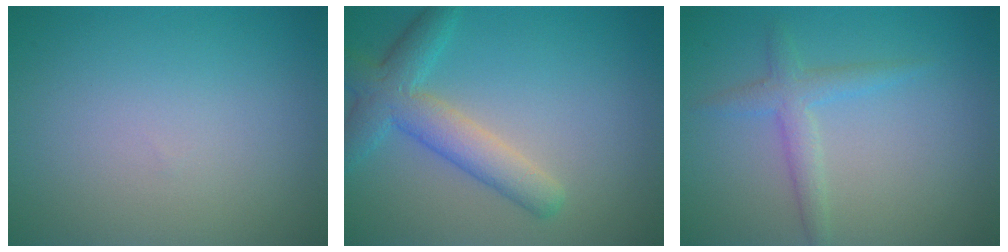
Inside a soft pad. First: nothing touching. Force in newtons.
{"total": 4.6, "press": 4.6, "slide": 0.2}
{"total": 2.3, "press": 2.3, "slide": 0.1}